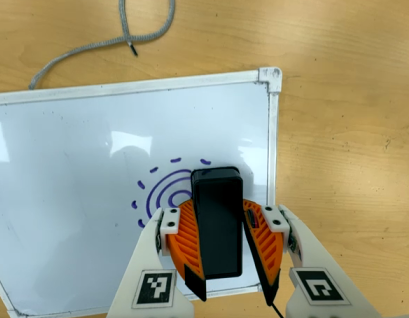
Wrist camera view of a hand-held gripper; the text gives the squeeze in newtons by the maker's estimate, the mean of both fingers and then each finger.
{"total": 12.5, "left": 14.2, "right": 10.8}